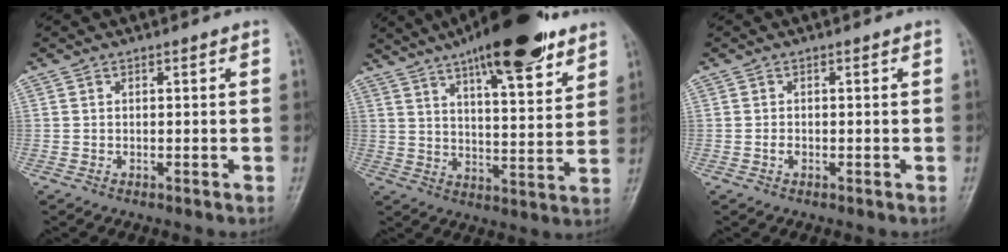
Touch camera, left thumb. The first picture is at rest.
{"total": 20.1, "force": [13.3, 5.6, 14.0], "torque": [-0.187, -0.048, 0.204]}
{"total": 0.9, "force": [-0.2, 0.6, 0.6], "torque": [-0.006, 0.001, -0.005]}